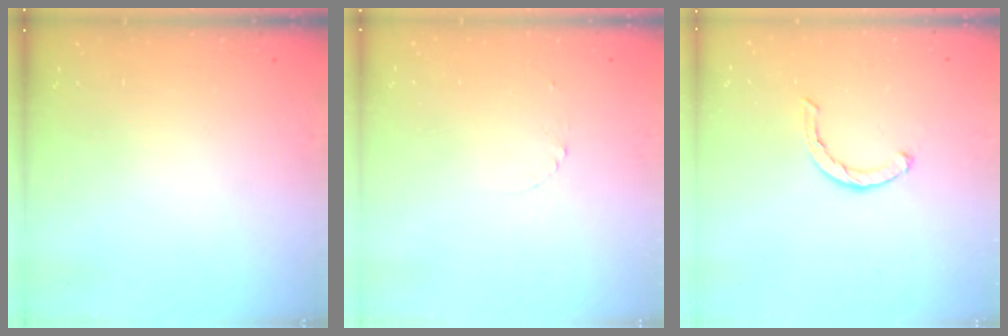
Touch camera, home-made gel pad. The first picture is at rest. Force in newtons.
{"total": 1.3, "press": 1.3, "slide": 0.1}
{"total": 2.1, "press": 2.1, "slide": 0.3}